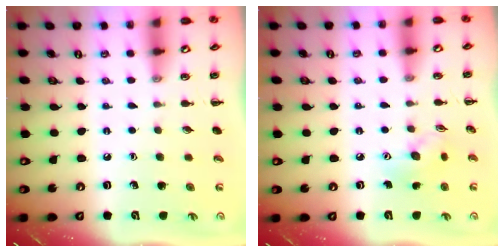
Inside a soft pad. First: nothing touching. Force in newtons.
{"total": 6.4, "press": 6.4, "slide": 0.3}